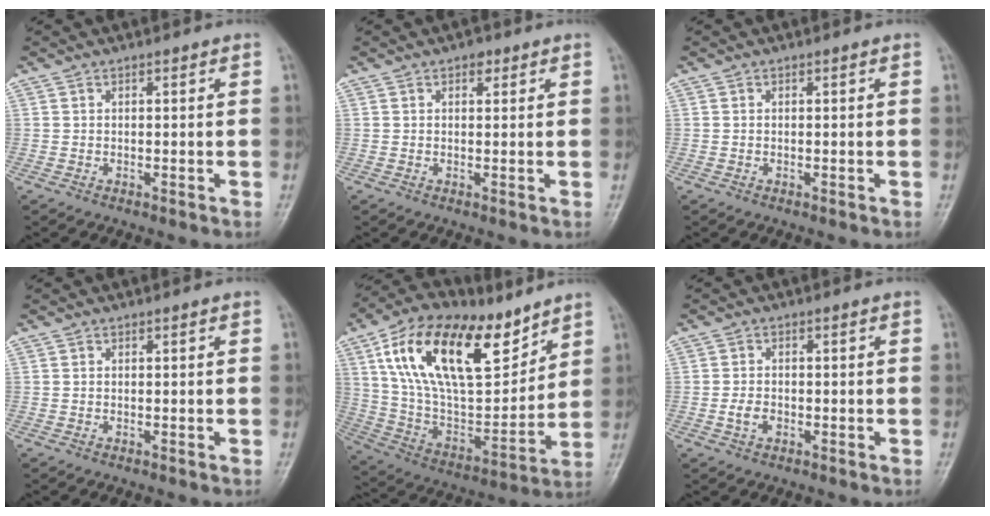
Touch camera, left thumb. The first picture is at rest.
{"total": 1.5, "force": [0.8, 1.0, 0.8], "torque": [-0.001, -0.001, 0.008]}
{"total": 0.0}
{"total": 0.0}
{"total": 26.4, "force": [13.8, 12.8, 18.6], "torque": [-0.302, -0.036, 0.252]}
{"total": 2.8, "force": [-0.9, 1.9, 1.8], "torque": [-0.034, 0.008, -0.019]}